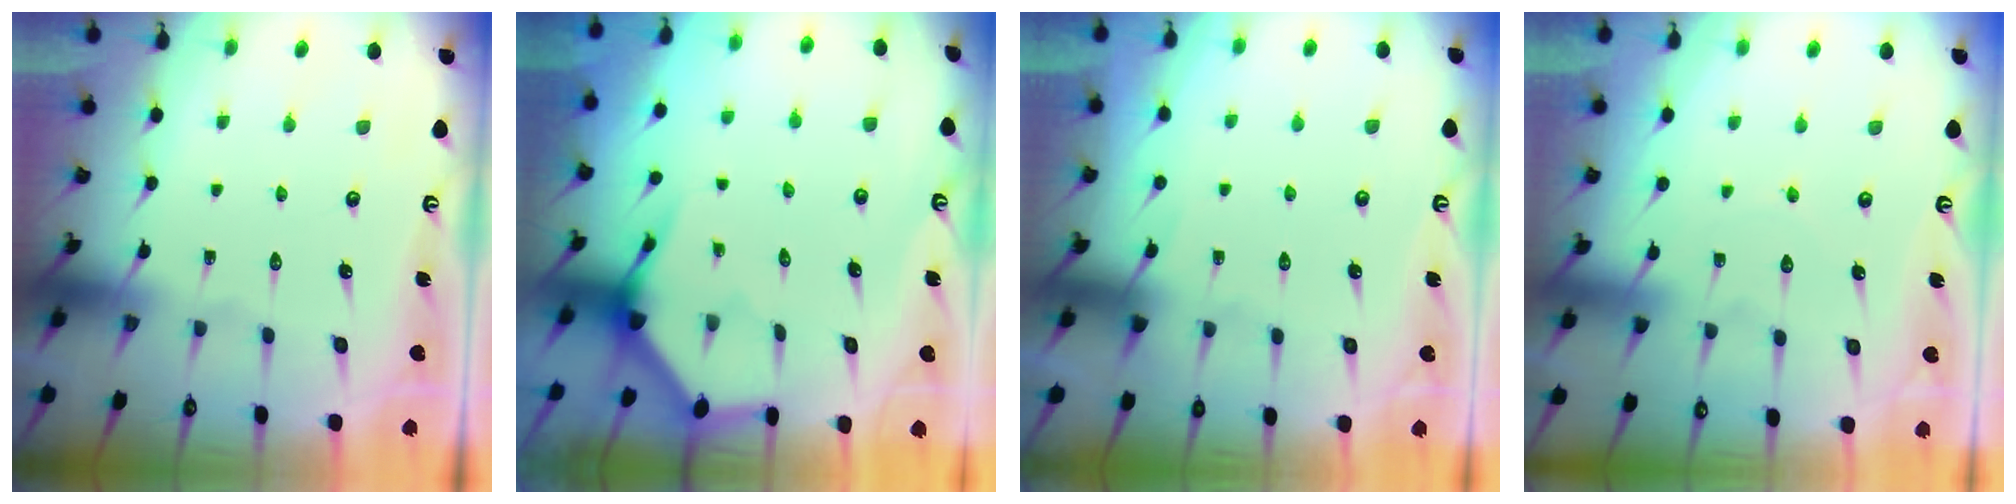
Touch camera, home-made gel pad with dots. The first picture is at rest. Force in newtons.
{"total": 4.0, "press": 4.0, "slide": 0.3}
{"total": 2.5, "press": 2.4, "slide": 0.4}
{"total": 4.8, "press": 4.7, "slide": 0.5}